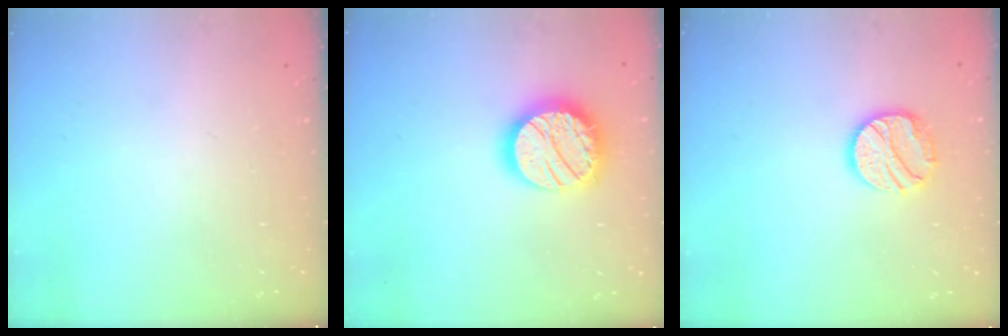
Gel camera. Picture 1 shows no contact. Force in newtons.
{"total": 19.2, "press": 19.1, "slide": 1.2}
{"total": 12.0, "press": 12.0, "slide": 0.8}